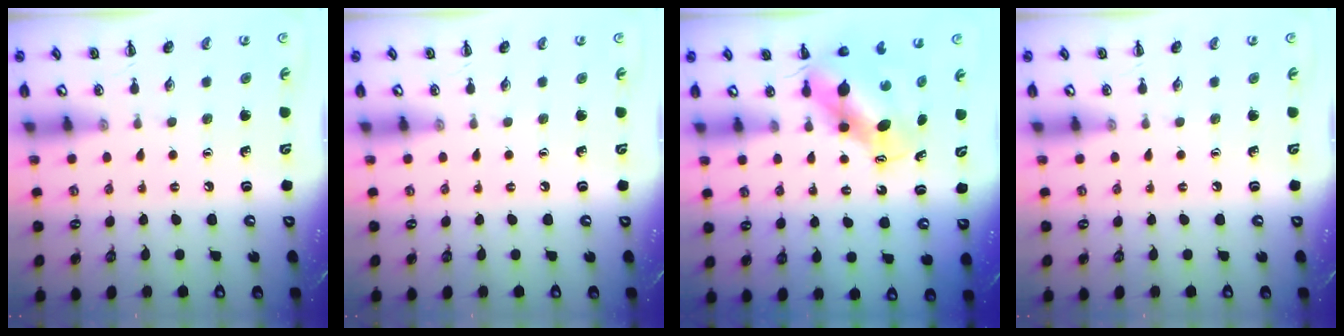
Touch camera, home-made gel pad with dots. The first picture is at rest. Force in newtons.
{"total": 0.0}
{"total": 6.6, "press": 6.5, "slide": 1.4}
{"total": 0.0}